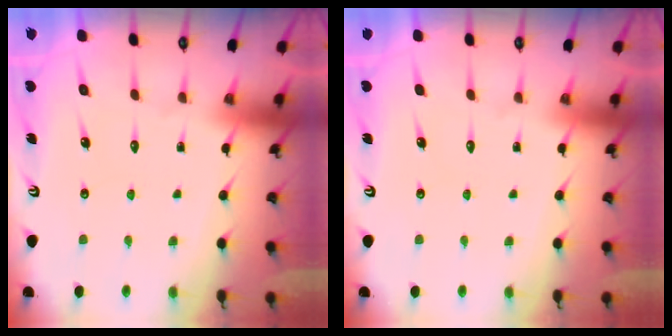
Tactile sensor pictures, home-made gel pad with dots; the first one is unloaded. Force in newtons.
{"total": 0.0}